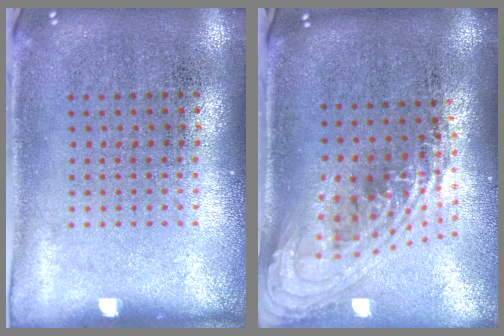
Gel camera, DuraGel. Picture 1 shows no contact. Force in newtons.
{"total": 2.3, "press": 1.7, "slide": 1.6}